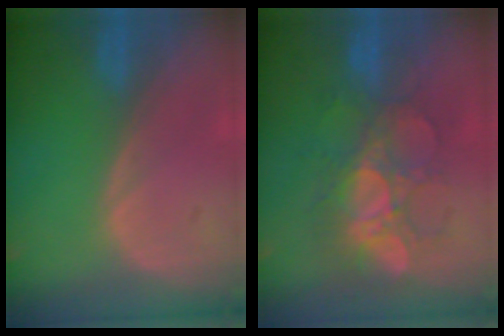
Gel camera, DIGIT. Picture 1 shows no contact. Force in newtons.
{"total": 9.2, "press": 8.5, "slide": 3.5}